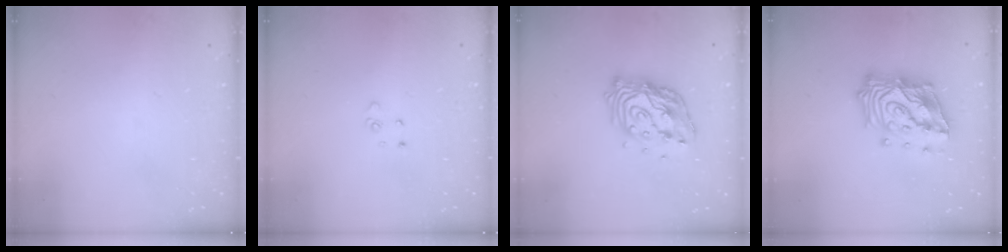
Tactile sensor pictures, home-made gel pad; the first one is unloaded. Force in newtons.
{"total": 2.8, "press": 2.8, "slide": 0.3}
{"total": 18.0, "press": 17.9, "slide": 1.6}
{"total": 20.1, "press": 19.9, "slide": 3.0}